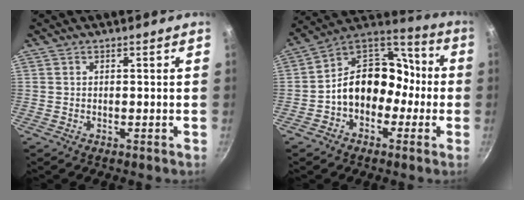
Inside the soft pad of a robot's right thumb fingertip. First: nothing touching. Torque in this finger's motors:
{"motor_torque": [1.48, 2.84, 1.23, -0.57, 0.12]}